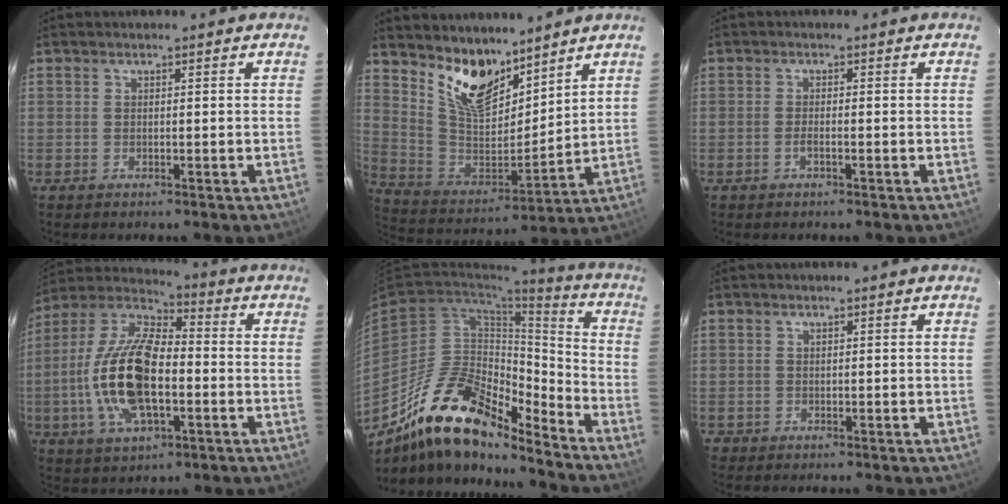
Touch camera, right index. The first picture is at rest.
{"total": 13.4, "force": [9.8, 6.1, 6.9], "torque": [-0.136, -0.006, 0.193]}
{"total": 1.3, "force": [-0.8, 0.2, 1.0], "torque": [-0.023, 0.001, -0.016]}
{"total": 18.6, "force": [-3.5, 8.2, 16.3], "torque": [-0.338, 0.001, -0.071]}
{"total": 20.5, "force": [-16.1, 6.7, 10.8], "torque": [-0.191, 0.013, -0.287]}
{"total": 0.9, "force": [-0.3, 0.9, -0.1], "torque": [0.001, 0.003, -0.002]}